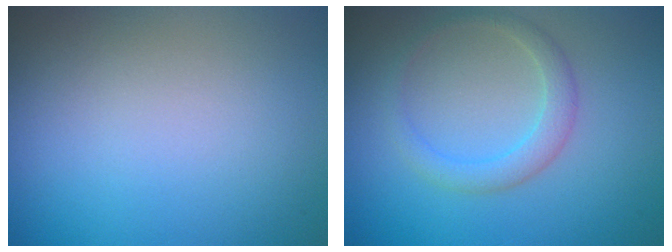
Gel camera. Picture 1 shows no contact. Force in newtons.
{"total": 2.2, "press": 2.2, "slide": 0.1}